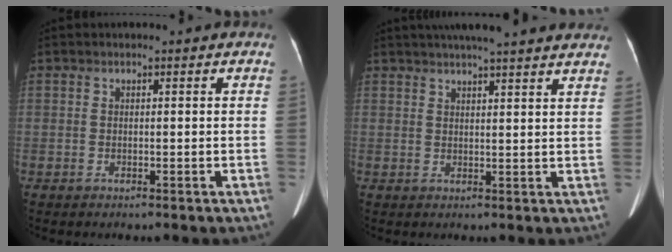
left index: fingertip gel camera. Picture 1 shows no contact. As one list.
[{"total": 17.0, "force": [14.8, 1.1, 8.3], "torque": [-0.125, 0.034, 0.182]}]